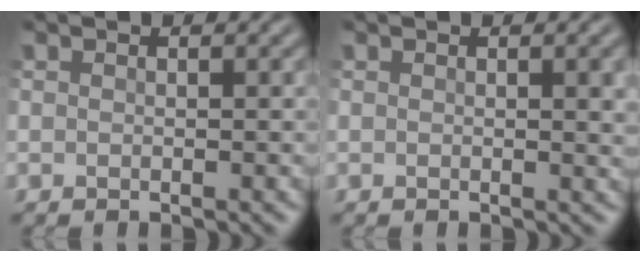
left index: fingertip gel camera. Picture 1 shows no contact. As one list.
[{"total": 2.5, "force": [0.5, 0.8, 2.4], "torque": [-0.016, 0.004, 0.012]}]